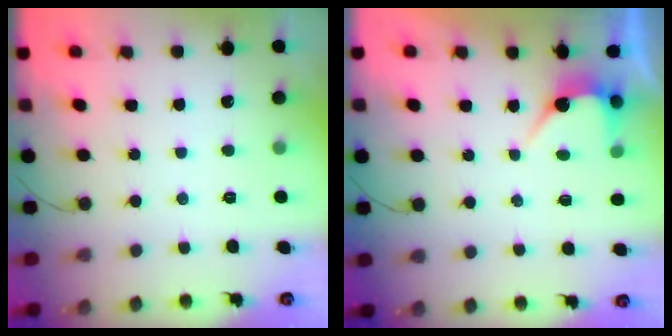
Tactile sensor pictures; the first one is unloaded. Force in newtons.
{"total": 4.7, "press": 4.7, "slide": 0.2}